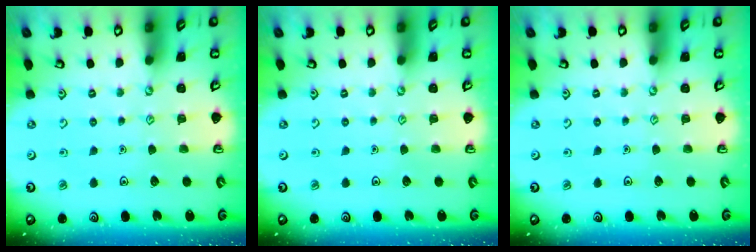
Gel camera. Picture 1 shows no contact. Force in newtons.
{"total": 0.0}
{"total": 0.0}